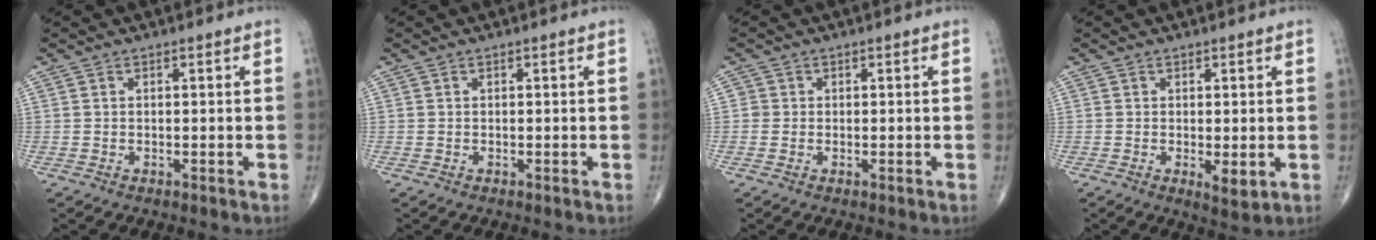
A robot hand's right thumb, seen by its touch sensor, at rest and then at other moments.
{"total": 0.0}
{"total": 1.1, "force": [-0.1, 1.1, 0.1], "torque": [0.007, 0.004, -0.004]}
{"total": 3.0, "force": [-0.4, 1.2, 2.7], "torque": [-0.039, -0.011, -0.002]}